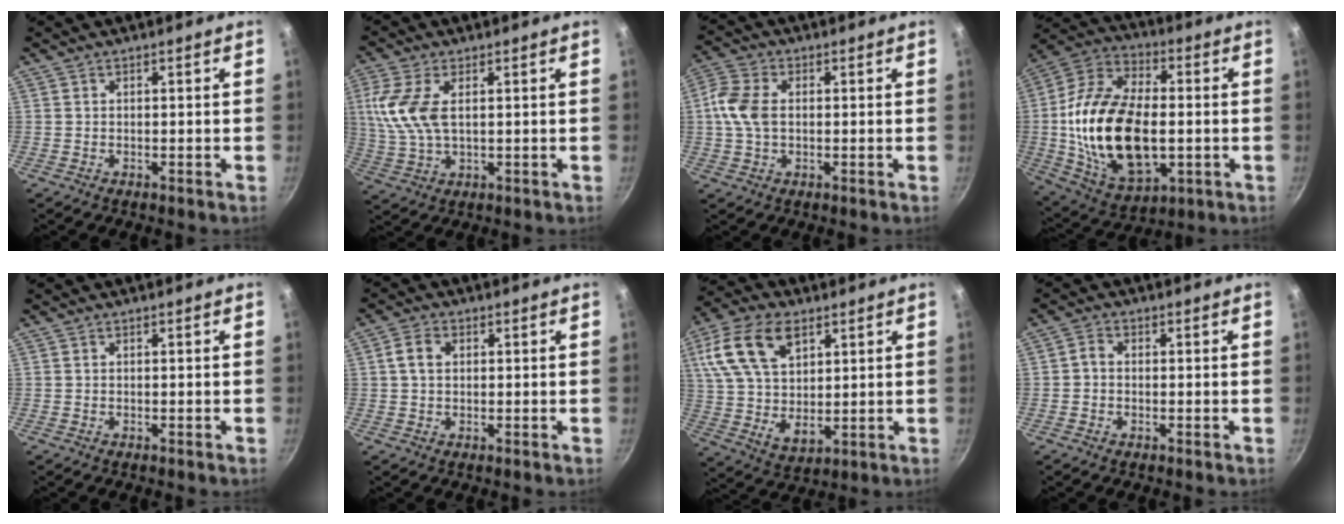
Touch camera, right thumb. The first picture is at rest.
{"total": 9.4, "force": [1.9, 4.8, 7.9], "torque": [-0.171, 0.003, 0.040]}
{"total": 7.5, "force": [0.4, 4.9, 5.6], "torque": [-0.117, 0.013, -0.003]}
{"total": 25.3, "force": [-1.5, 14.6, 20.6], "torque": [-0.378, 0.016, -0.022]}
{"total": 0.0}
{"total": 3.6, "force": [0.7, 2.6, 2.3], "torque": [-0.039, 0.008, 0.009]}
{"total": 17.8, "force": [7.2, 10.7, 12.2], "torque": [-0.218, -0.015, 0.137]}
{"total": 2.2, "force": [-0.3, 1.7, 1.4], "torque": [-0.033, 0.010, -0.012]}